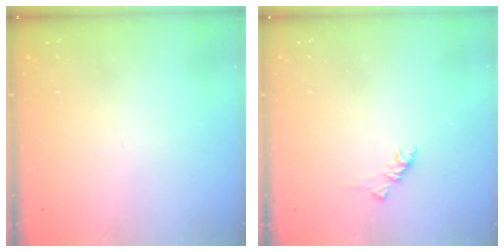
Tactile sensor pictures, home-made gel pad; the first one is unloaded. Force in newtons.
{"total": 3.0, "press": 2.9, "slide": 0.9}